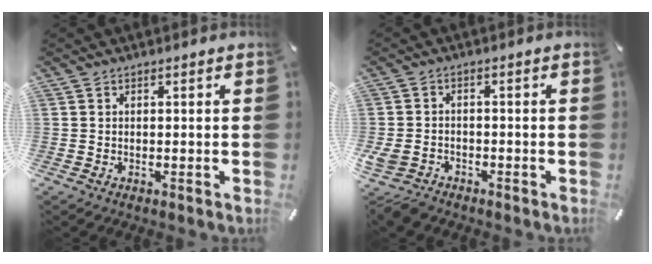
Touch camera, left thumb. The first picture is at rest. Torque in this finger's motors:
{"motor_torque": [0.26, 1.68, 0.27, 0.17, 0.36]}